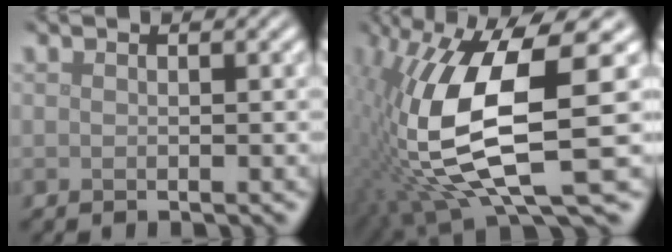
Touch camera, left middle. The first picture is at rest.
{"total": 12.6, "force": [-0.6, 4.0, 12.0], "torque": [-0.252, -0.023, -0.003]}